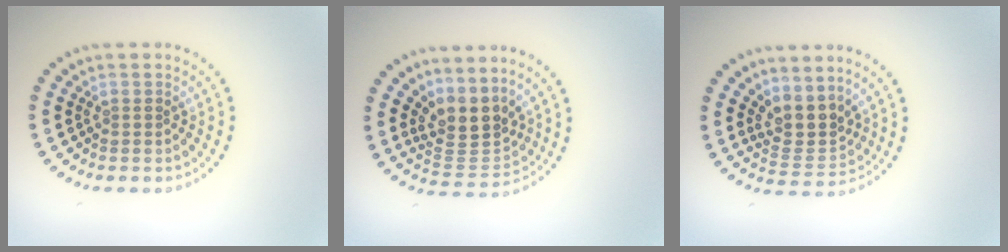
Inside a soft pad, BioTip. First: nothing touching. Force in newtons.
{"total": 3.9, "press": 3.0, "slide": 2.4}
{"total": 3.2, "press": 2.4, "slide": 2.1}